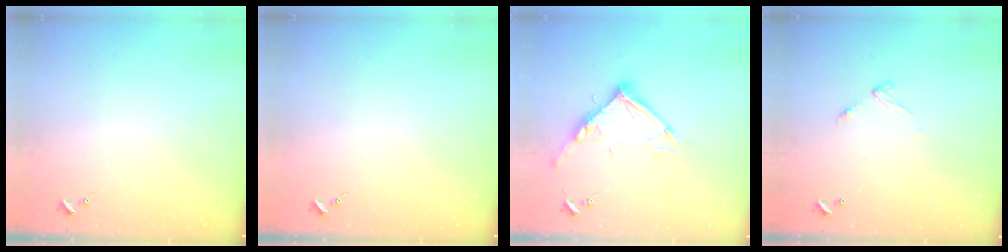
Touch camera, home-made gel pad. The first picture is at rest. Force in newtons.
{"total": 0.0}
{"total": 12.9, "press": 12.8, "slide": 1.3}
{"total": 5.6, "press": 5.6, "slide": 0.5}